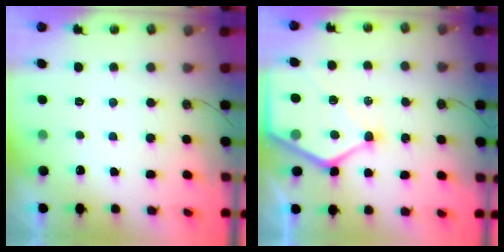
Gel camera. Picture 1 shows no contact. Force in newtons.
{"total": 13.7, "press": 13.6, "slide": 1.5}